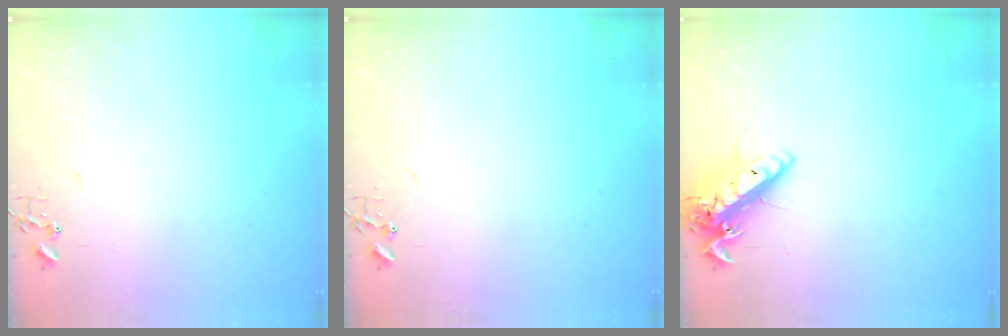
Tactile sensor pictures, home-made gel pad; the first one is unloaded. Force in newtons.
{"total": 0.0}
{"total": 14.8, "press": 14.5, "slide": 2.8}